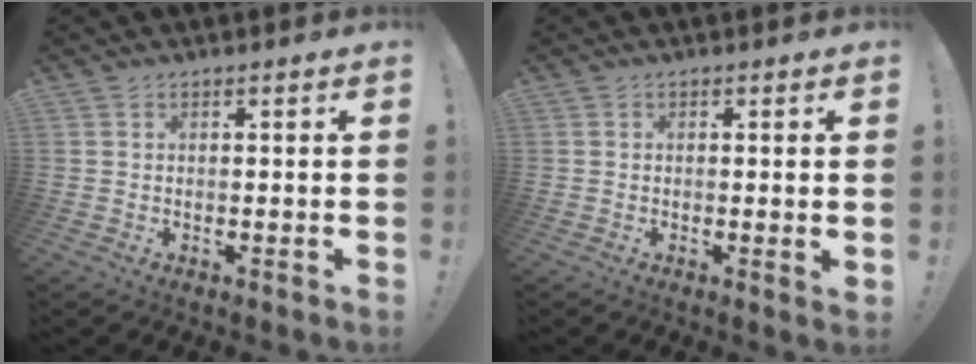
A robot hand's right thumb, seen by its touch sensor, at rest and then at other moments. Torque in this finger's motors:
{"motor_torque": [-0.17, -0.34, -0.14, 0.31, 0.02]}